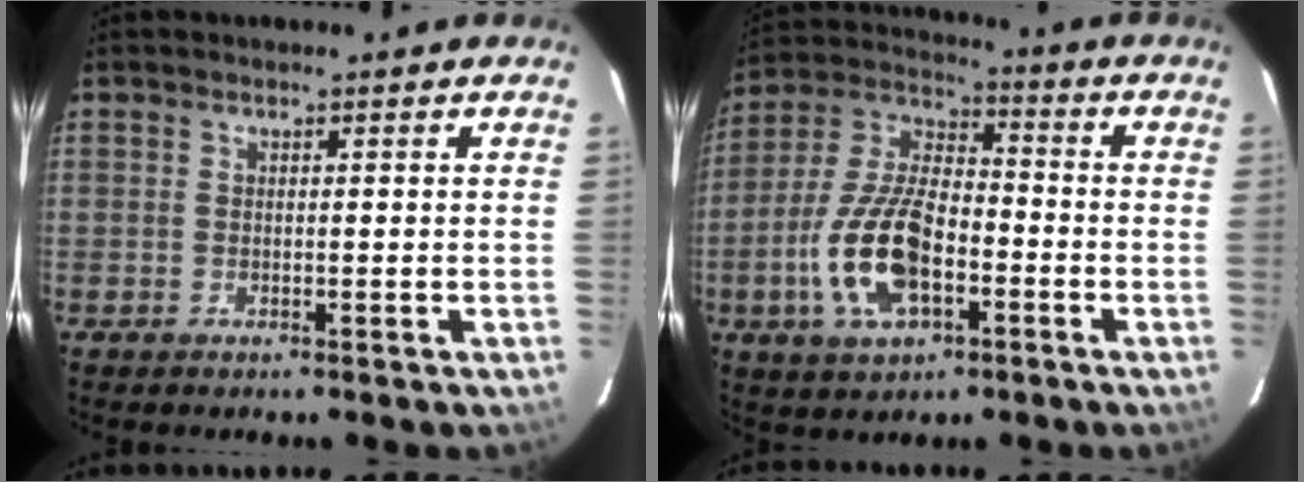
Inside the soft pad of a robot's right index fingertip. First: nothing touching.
{"total": 16.1, "force": [-5.2, 7.7, 13.1], "torque": [-0.280, 0.003, -0.094]}